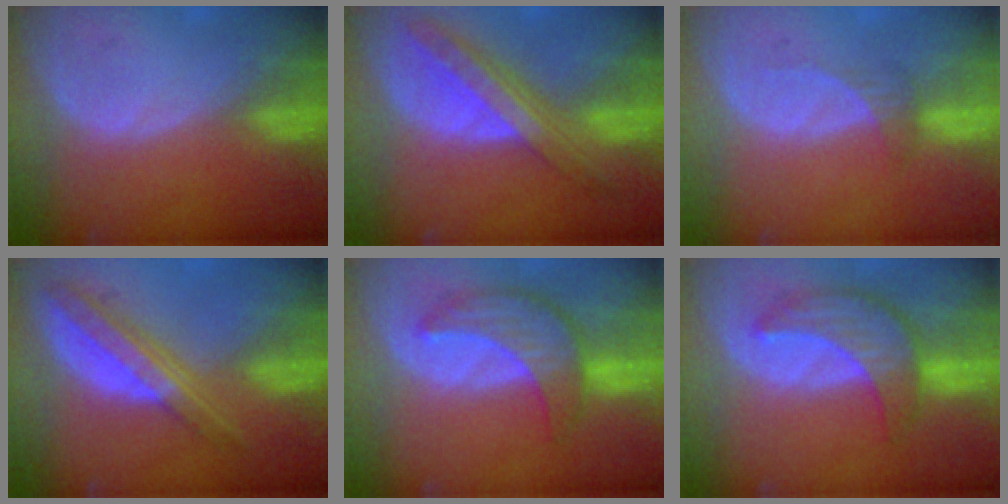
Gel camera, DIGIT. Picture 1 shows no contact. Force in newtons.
{"total": 8.8, "press": 7.6, "slide": 4.4}
{"total": 2.1, "press": 1.9, "slide": 0.9}
{"total": 7.6, "press": 6.4, "slide": 4.1}
{"total": 7.8, "press": 7.5, "slide": 2.2}
{"total": 7.8, "press": 7.5, "slide": 2.2}